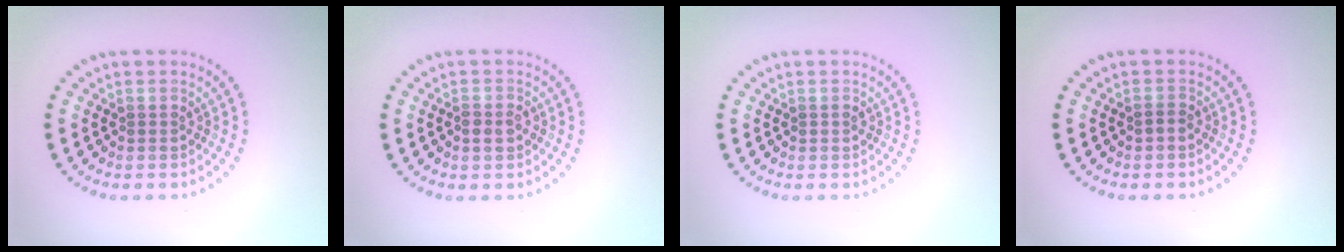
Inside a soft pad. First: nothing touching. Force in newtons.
{"total": 1.6, "press": 1.4, "slide": 0.7}
{"total": 0.6, "press": 0.6, "slide": 0.2}
{"total": 0.7, "press": 0.7, "slide": 0.3}